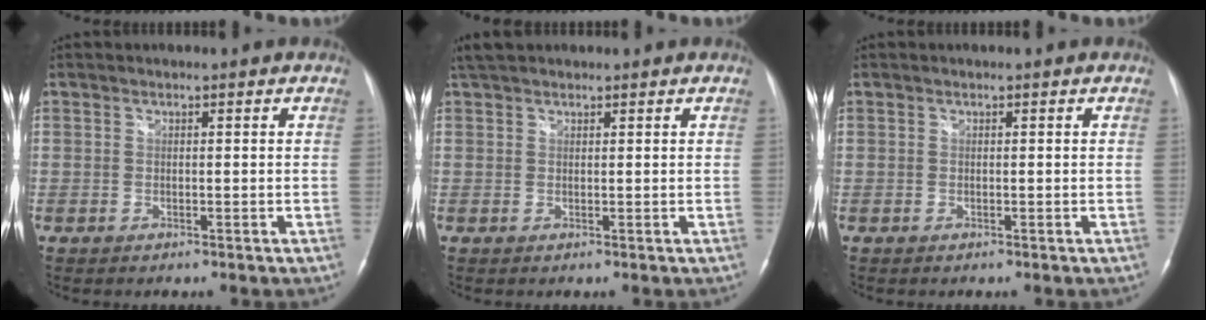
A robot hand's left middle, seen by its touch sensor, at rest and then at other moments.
{"total": 3.4, "force": [2.9, 1.4, 1.3], "torque": [-0.023, 0.023, 0.051]}
{"total": 0.0}